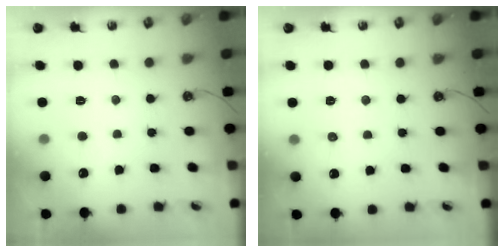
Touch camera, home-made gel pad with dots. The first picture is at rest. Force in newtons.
{"total": 3.4, "press": 3.3, "slide": 0.5}